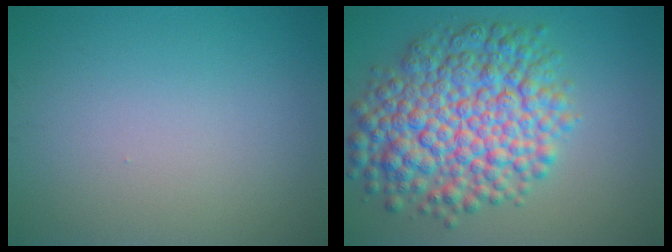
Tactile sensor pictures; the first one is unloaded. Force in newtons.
{"total": 10.2, "press": 10.2, "slide": 0.2}